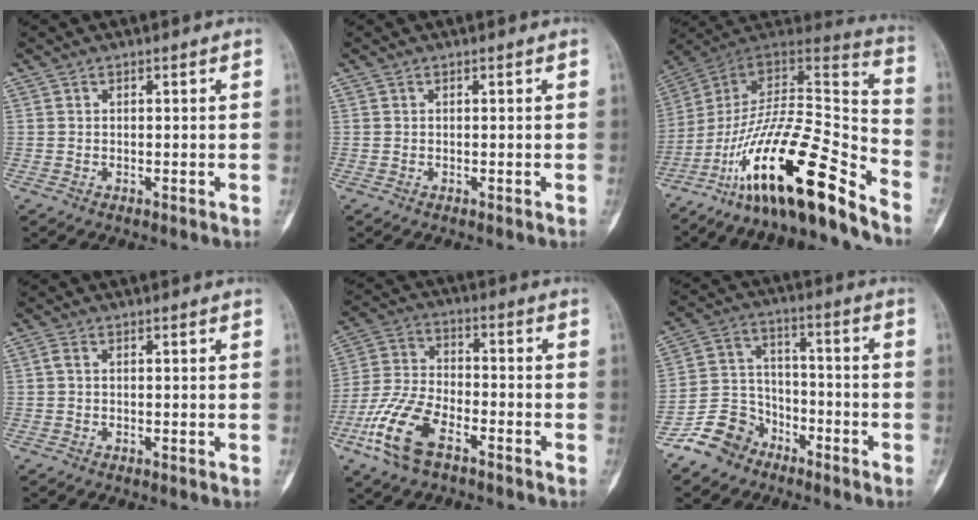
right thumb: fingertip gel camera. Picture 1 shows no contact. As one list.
[{"total": 0.0}, {"total": 24.8, "force": [-16.7, 5.3, 17.6], "torque": [-0.290, 0.090, -0.284]}, {"total": 0.8, "force": [0.0, 0.3, 0.7], "torque": [-0.018, -0.001, -0.002]}, {"total": 13.0, "force": [-7.0, 6.2, 9.1], "torque": [-0.194, 0.027, -0.139]}, {"total": 9.9, "force": [-6.9, 6.8, 2.1], "torque": [-0.017, 0.067, -0.136]}]